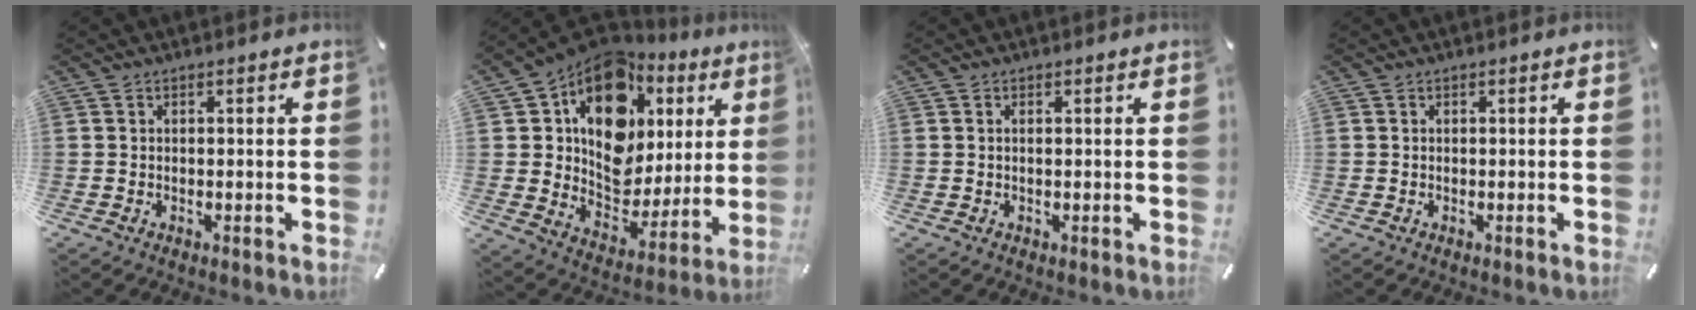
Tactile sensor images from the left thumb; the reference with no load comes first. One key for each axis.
{"total": 16.4, "fx": 8.0, "fy": 11.9, "fz": 7.9, "tx": -0.128, "ty": -0.063, "tz": 0.146}
{"total": 0.6, "fx": 0.1, "fy": 0.1, "fz": 0.6, "tx": -0.010, "ty": -0.001, "tz": 0.002}
{"total": 0.0}